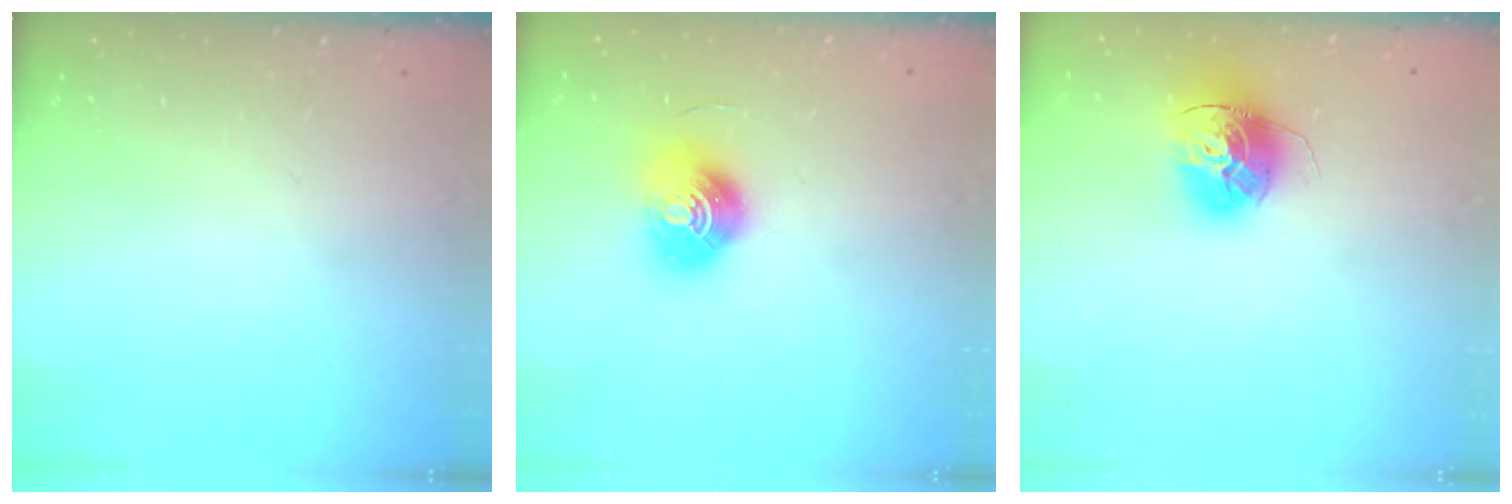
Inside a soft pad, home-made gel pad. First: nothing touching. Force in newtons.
{"total": 10.4, "press": 10.4, "slide": 0.3}
{"total": 14.8, "press": 14.7, "slide": 1.4}